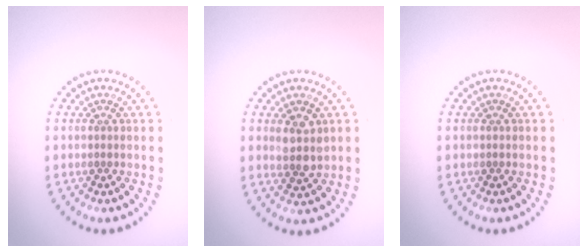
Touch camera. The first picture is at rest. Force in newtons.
{"total": 2.7, "press": 2.5, "slide": 1.0}
{"total": 0.0}